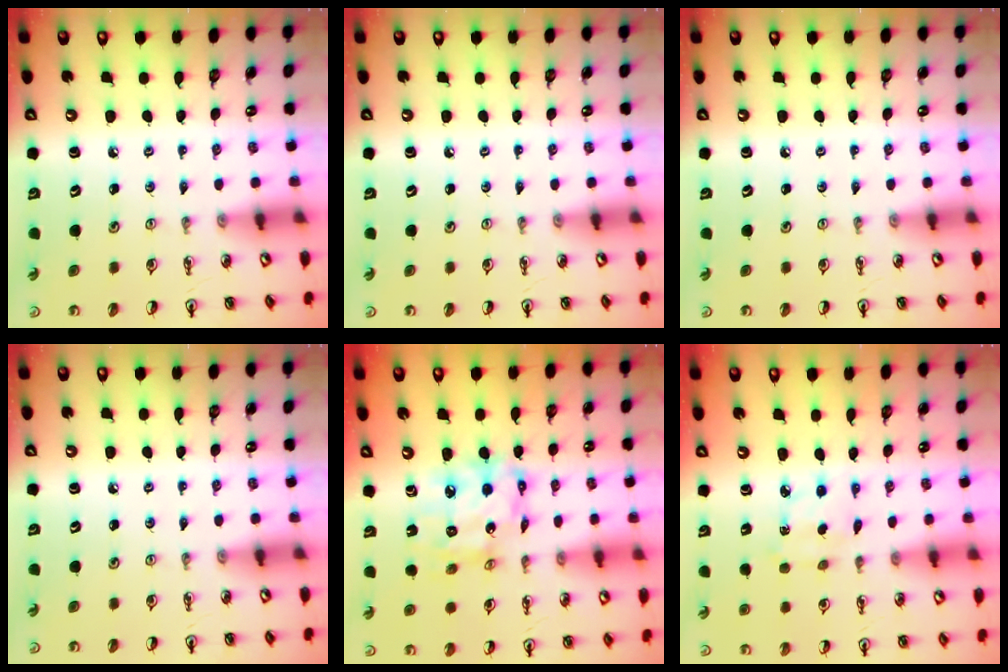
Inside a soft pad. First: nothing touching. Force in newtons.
{"total": 0.0}
{"total": 0.0}
{"total": 0.0}
{"total": 12.9, "press": 12.8, "slide": 1.7}
{"total": 2.8, "press": 2.8, "slide": 0.4}